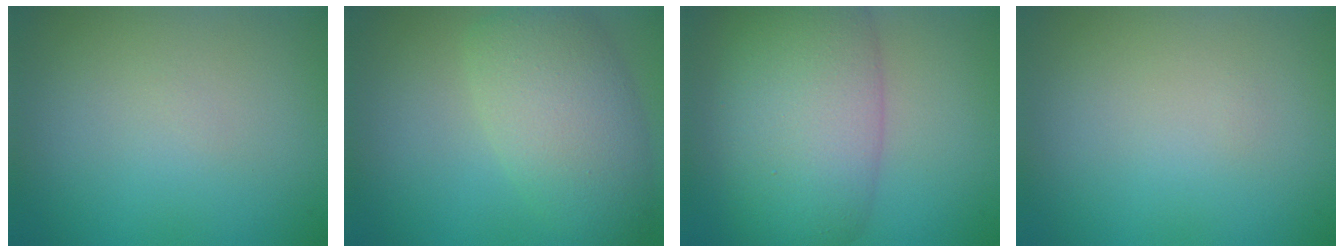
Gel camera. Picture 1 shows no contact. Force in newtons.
{"total": 6.4, "press": 6.4, "slide": 0.3}
{"total": 9.4, "press": 9.4, "slide": 0.2}
{"total": 0.0}